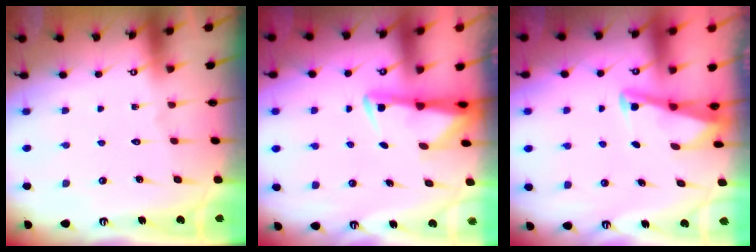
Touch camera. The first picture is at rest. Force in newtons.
{"total": 2.8, "press": 2.8, "slide": 0.5}
{"total": 2.8, "press": 2.8, "slide": 0.4}